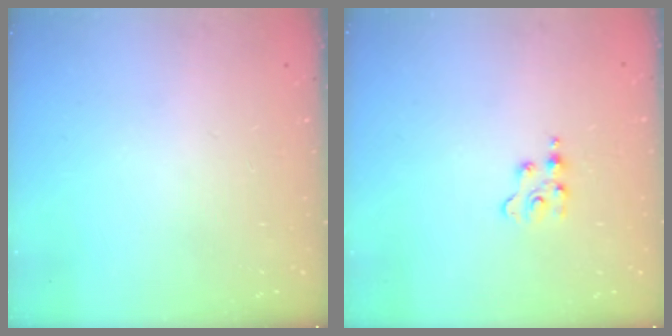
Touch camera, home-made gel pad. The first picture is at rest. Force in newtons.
{"total": 2.3, "press": 2.3, "slide": 0.3}